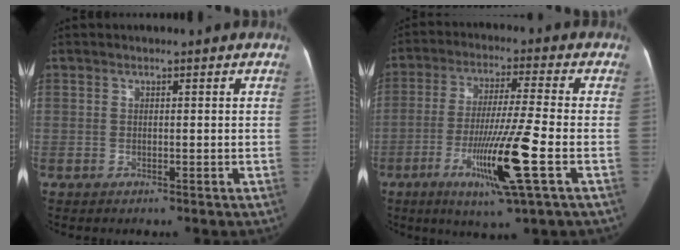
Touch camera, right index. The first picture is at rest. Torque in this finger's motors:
{"motor_torque": [1.77, -0.37, 0.93, 0.21]}